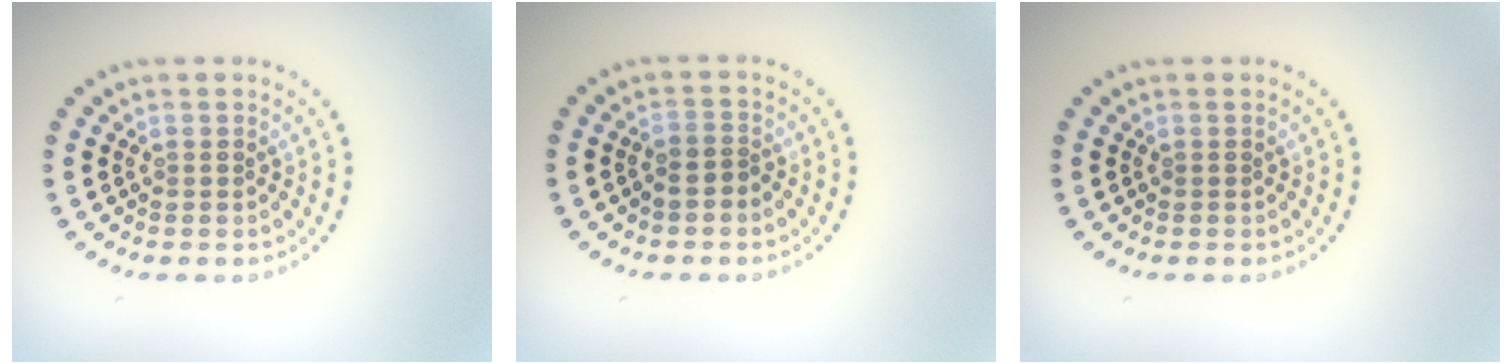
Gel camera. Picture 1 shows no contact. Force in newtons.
{"total": 1.5, "press": 1.4, "slide": 0.6}
{"total": 0.0}